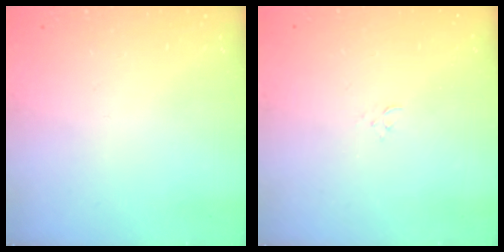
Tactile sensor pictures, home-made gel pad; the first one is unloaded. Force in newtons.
{"total": 2.4, "press": 2.4, "slide": 0.3}